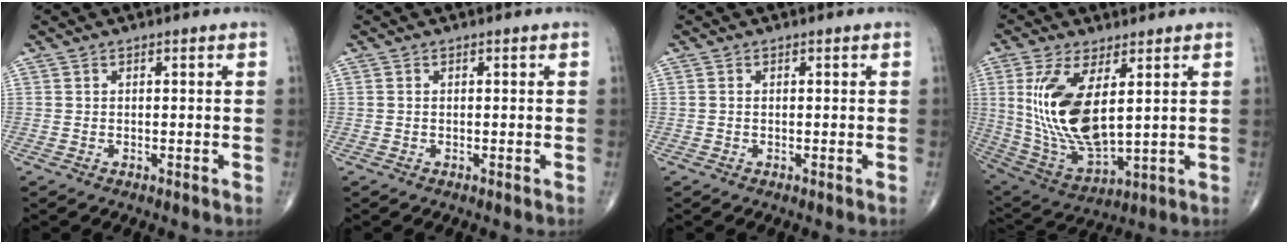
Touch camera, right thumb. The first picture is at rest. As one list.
[{"total": 0.0}, {"total": 0.0}, {"total": 17.0, "force": [3.6, 7.4, 14.9], "torque": [-0.301, -0.024, 0.089]}]